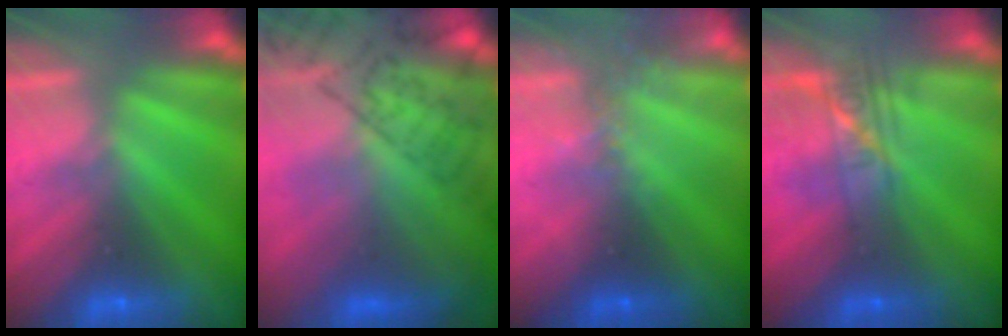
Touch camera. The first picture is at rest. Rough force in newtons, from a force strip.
{"total": 8.1}
{"total": 2.3}
{"total": 2.2}